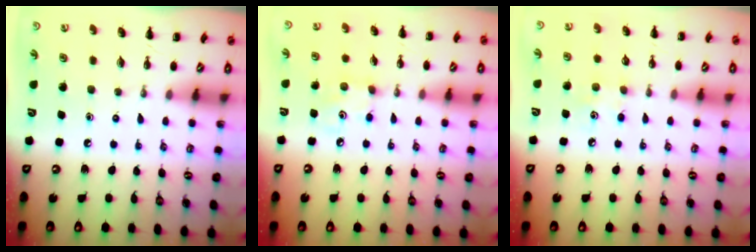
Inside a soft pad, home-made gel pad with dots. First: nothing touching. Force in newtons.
{"total": 3.1, "press": 3.0, "slide": 0.6}
{"total": 4.5, "press": 4.4, "slide": 1.1}